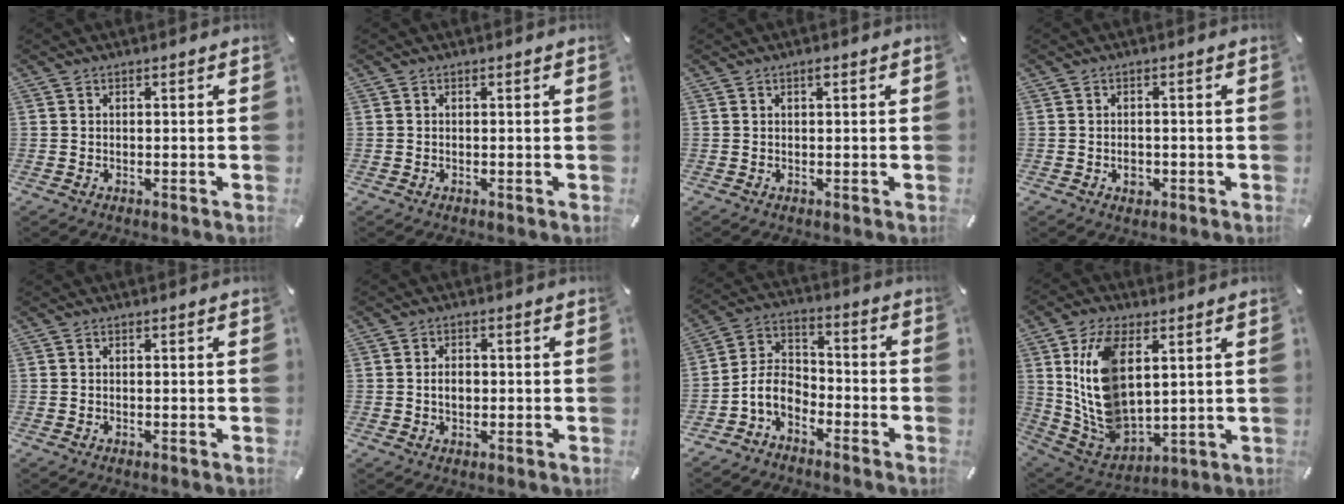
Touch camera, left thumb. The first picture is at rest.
{"total": 0.0}
{"total": 0.8, "force": [0.3, 0.1, 0.7], "torque": [-0.015, 0.002, 0.005]}
{"total": 2.4, "force": [-0.7, 1.9, 1.3], "torque": [-0.017, 0.000, -0.015]}
{"total": 0.0}
{"total": 3.1, "force": [-0.1, 2.2, 2.2], "torque": [-0.037, 0.003, -0.004]}
{"total": 7.8, "force": [-5.0, 5.0, 3.2], "torque": [-0.083, 0.014, -0.100]}
{"total": 15.6, "force": [5.2, 9.4, 11.3], "torque": [-0.258, -0.016, 0.096]}